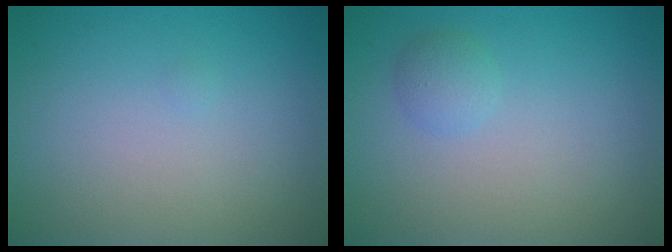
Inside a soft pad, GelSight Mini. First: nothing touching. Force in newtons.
{"total": 1.3, "press": 1.3, "slide": 0.1}